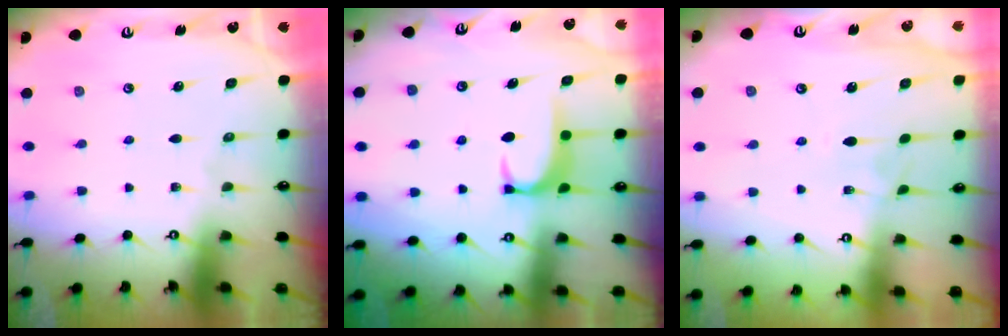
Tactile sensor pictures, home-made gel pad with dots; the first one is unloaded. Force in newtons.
{"total": 1.9, "press": 1.9, "slide": 0.5}
{"total": 3.2, "press": 3.2, "slide": 0.3}